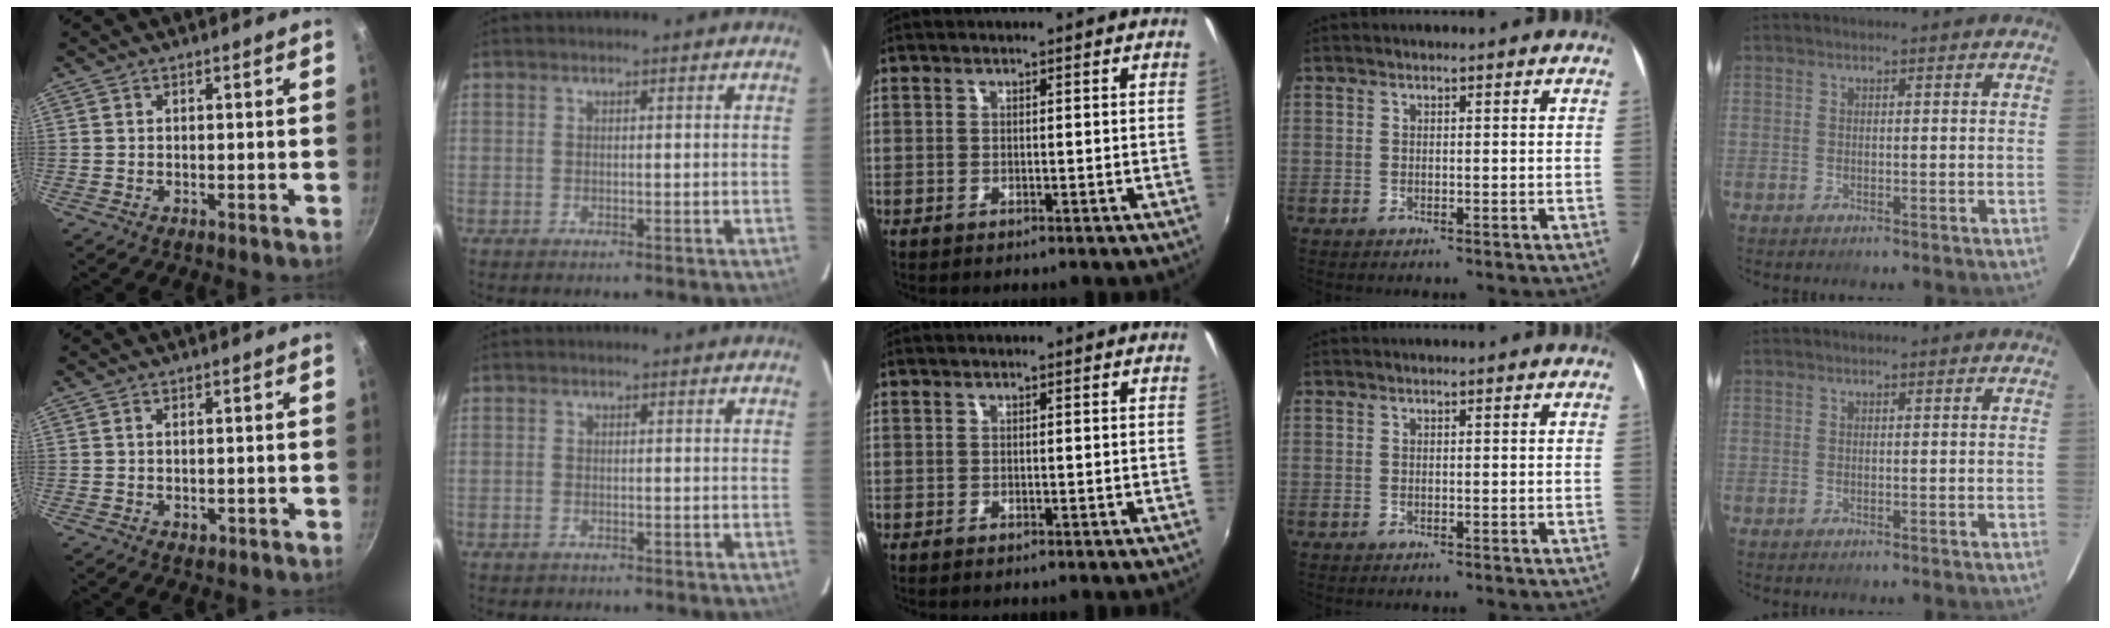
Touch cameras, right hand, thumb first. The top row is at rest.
{"thumb": {"total": 1.5, "force": [-0.3, 0.9, 1.1], "torque": [-0.015, -0.001, -0.003]}, "index": {"total": 1.3, "force": [-0.8, 0.9, 0.2], "torque": [-0.004, 0.003, -0.011]}}